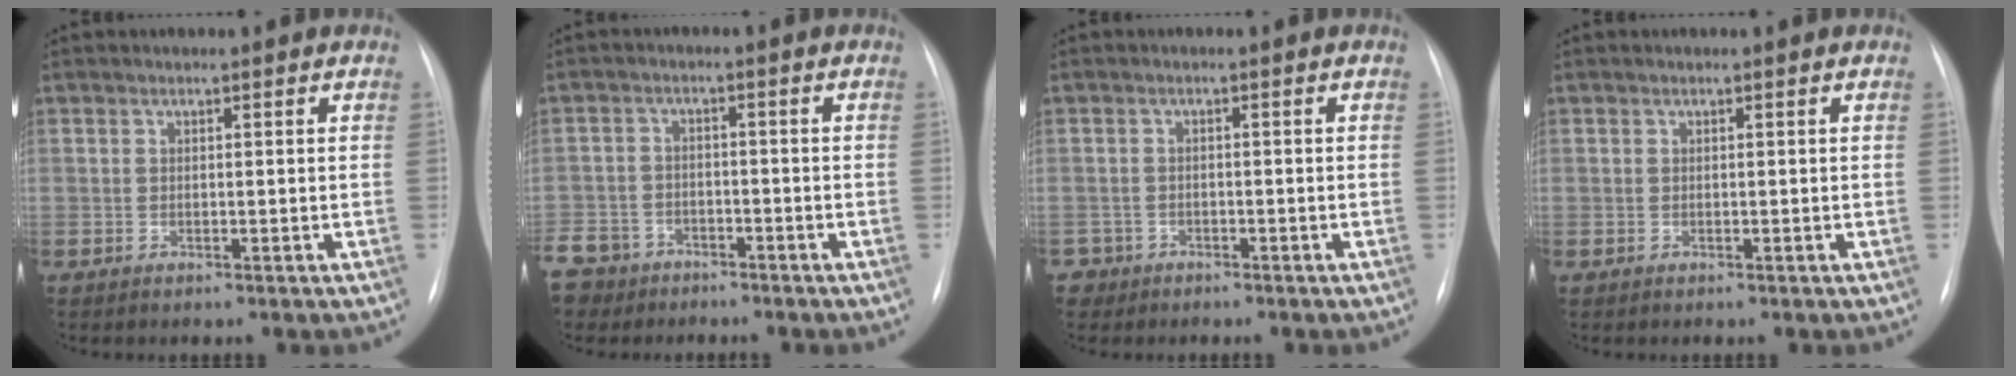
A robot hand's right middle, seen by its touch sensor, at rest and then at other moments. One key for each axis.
{"total": 10.4, "fx": -7.3, "fy": 7.0, "fz": 2.1, "tx": -0.076, "ty": -0.001, "tz": -0.126}
{"total": 2.3, "fx": -1.6, "fy": 1.6, "fz": -0.6, "tx": 0.009, "ty": 0.008, "tz": -0.028}
{"total": 0.0}